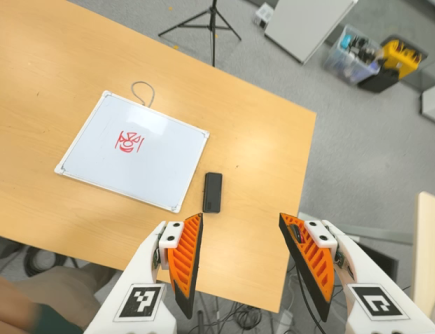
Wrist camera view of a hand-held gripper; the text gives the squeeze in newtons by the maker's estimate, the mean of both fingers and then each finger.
{"total": 0.0}